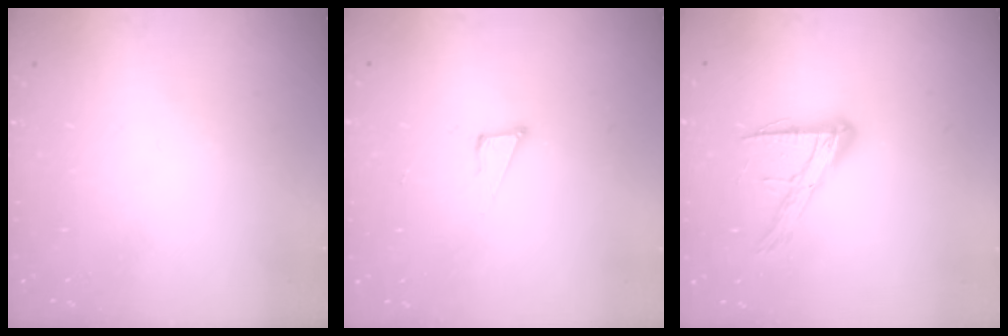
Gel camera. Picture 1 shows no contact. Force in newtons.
{"total": 5.1, "press": 5.0, "slide": 0.9}
{"total": 12.0, "press": 12.0, "slide": 0.9}